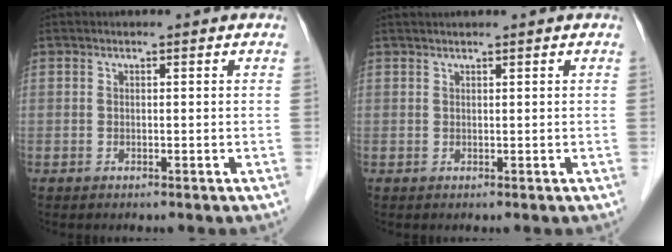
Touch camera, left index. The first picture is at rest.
{"total": 2.1, "force": [1.9, -0.2, 1.0], "torque": [-0.010, 0.024, 0.036]}